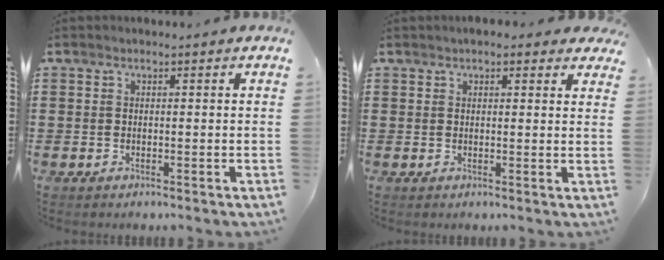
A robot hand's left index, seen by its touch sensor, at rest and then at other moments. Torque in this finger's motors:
{"motor_torque": [2.14, 0.00, 0.27, 0.06]}